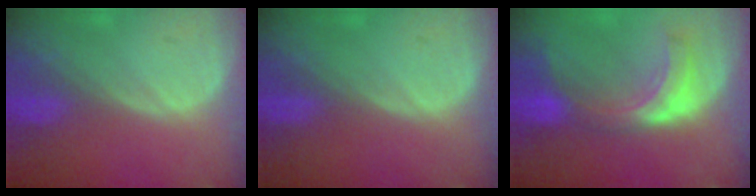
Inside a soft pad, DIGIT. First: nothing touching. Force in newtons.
{"total": 0.0}
{"total": 7.6, "press": 6.8, "slide": 3.3}